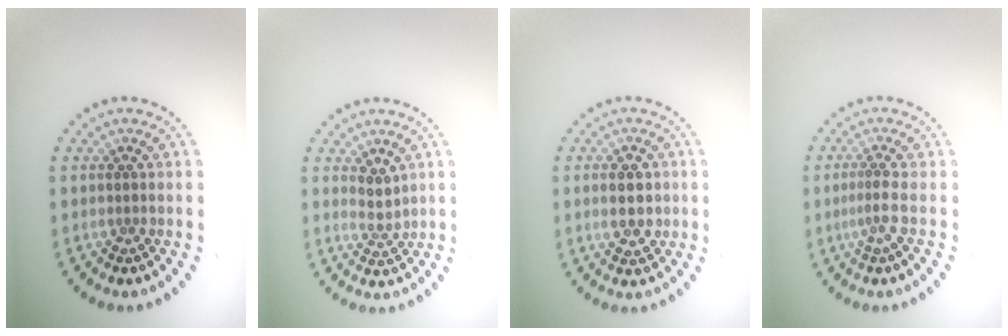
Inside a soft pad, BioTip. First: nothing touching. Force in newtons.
{"total": 1.7, "press": 1.3, "slide": 1.1}
{"total": 3.2, "press": 3.2, "slide": 0.1}
{"total": 1.7, "press": 1.1, "slide": 1.3}